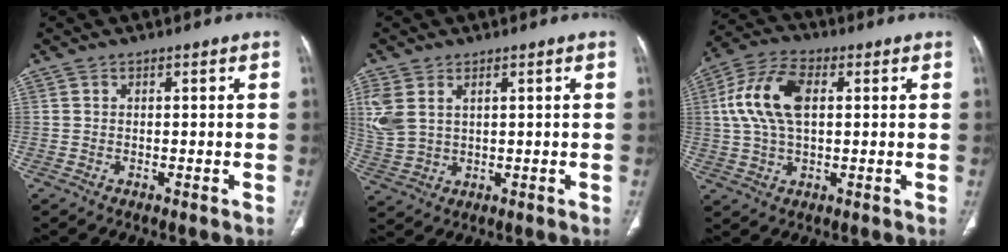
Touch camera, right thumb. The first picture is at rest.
{"total": 8.1, "force": [2.8, 5.2, 5.5], "torque": [-0.141, -0.002, 0.069]}
{"total": 12.3, "force": [2.2, 6.8, 10.0], "torque": [-0.208, 0.019, 0.040]}